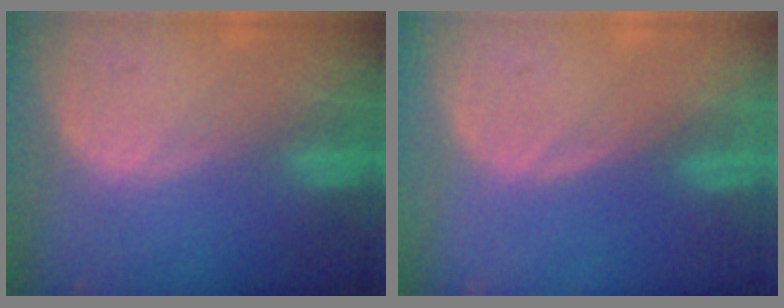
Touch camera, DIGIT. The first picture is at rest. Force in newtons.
{"total": 0.0}